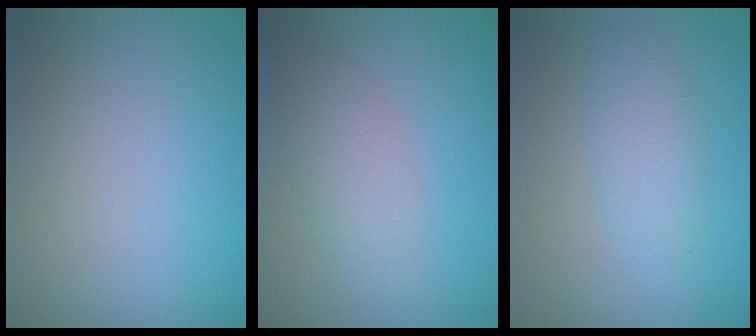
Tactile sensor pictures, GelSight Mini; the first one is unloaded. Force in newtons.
{"total": 3.0, "press": 3.0, "slide": 0.1}
{"total": 2.6, "press": 2.6, "slide": 0.2}